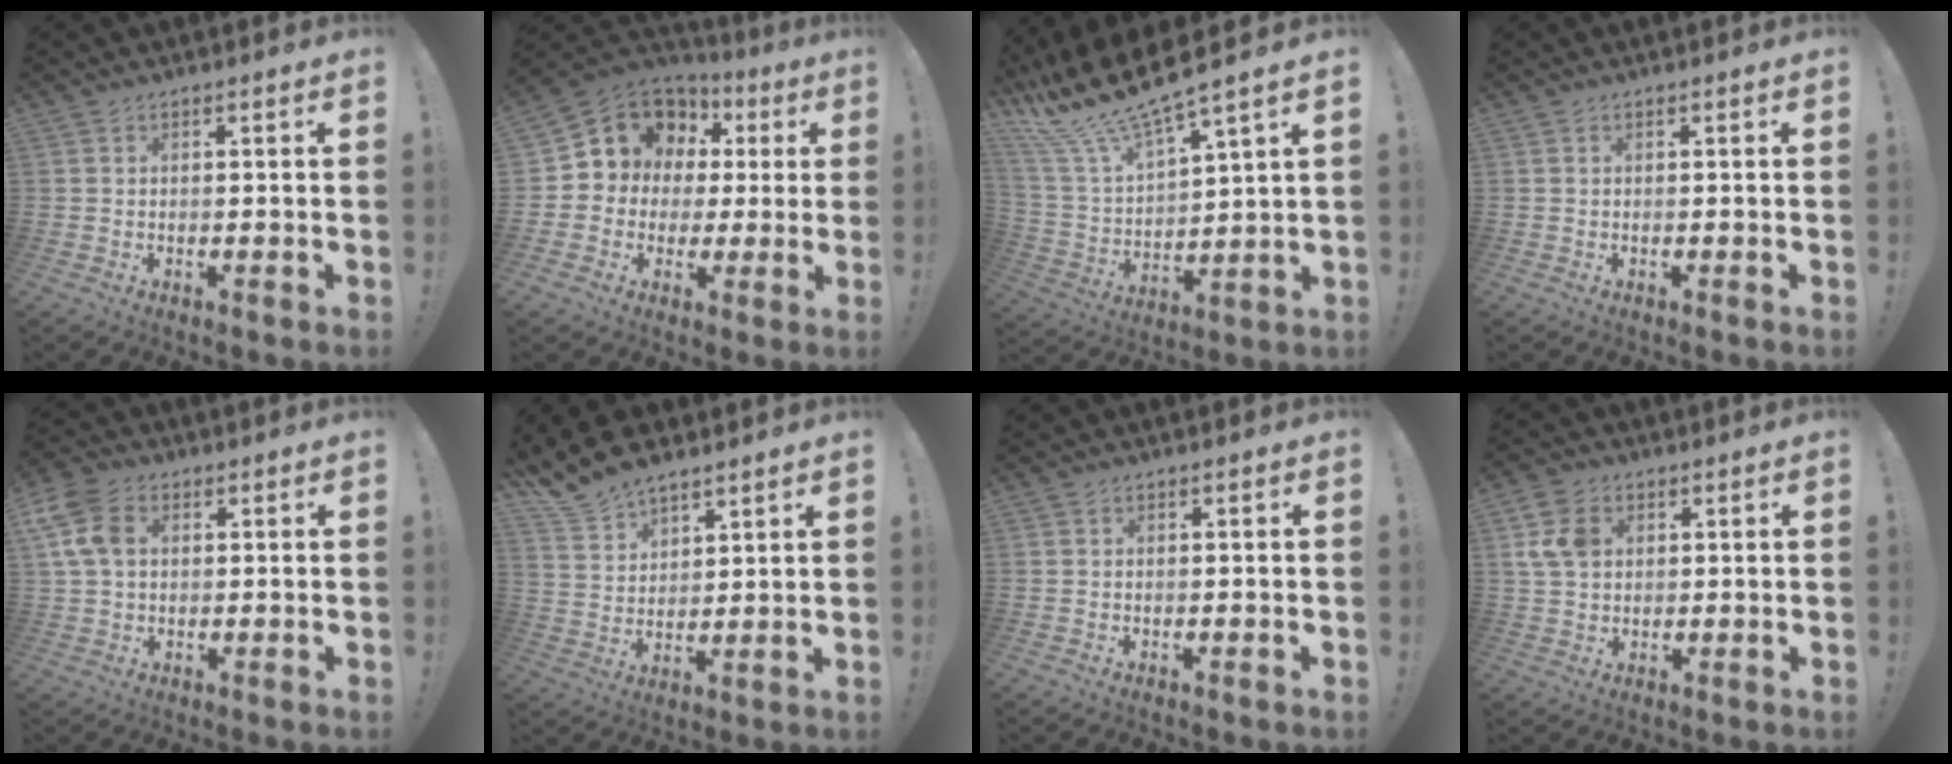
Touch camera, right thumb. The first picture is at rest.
{"total": 10.8, "force": [4.4, 9.2, 3.7], "torque": [-0.053, -0.033, 0.095]}
{"total": 15.3, "force": [13.2, 2.1, 7.4], "torque": [-0.165, -0.101, 0.231]}
{"total": 0.0}
{"total": 10.3, "force": [2.7, 7.2, 6.9], "torque": [-0.135, 0.004, 0.056]}
{"total": 10.9, "force": [9.2, 5.1, 2.8], "torque": [-0.069, -0.061, 0.182]}
{"total": 0.0}
{"total": 8.8, "force": [2.3, 6.9, 4.9], "torque": [-0.091, 0.003, 0.047]}